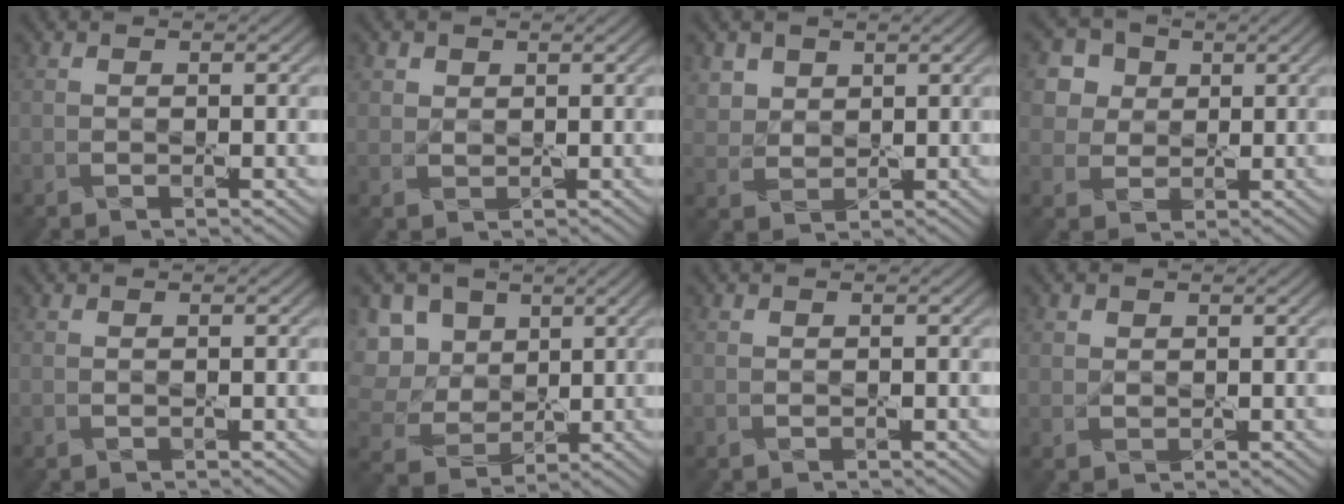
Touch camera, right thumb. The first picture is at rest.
{"total": 1.8, "force": [1.2, 1.4, -0.3], "torque": [-0.001, -0.003, 0.025]}
{"total": 3.6, "force": [2.4, 2.7, 0.5], "torque": [-0.033, -0.007, 0.059]}
{"total": 5.3, "force": [2.4, 4.6, 1.3], "torque": [-0.057, 0.001, 0.043]}
{"total": 0.0}
{"total": 8.3, "force": [3.3, 6.7, 3.5], "torque": [-0.137, 0.014, 0.068]}
{"total": 0.0}
{"total": 1.2, "force": [0.8, 0.8, -0.5], "torque": [0.008, 0.001, 0.016]}